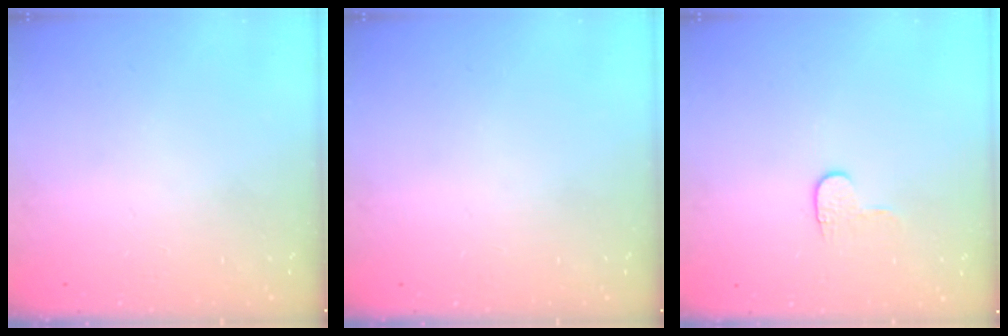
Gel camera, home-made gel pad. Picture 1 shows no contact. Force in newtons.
{"total": 0.0}
{"total": 3.7, "press": 3.6, "slide": 0.4}